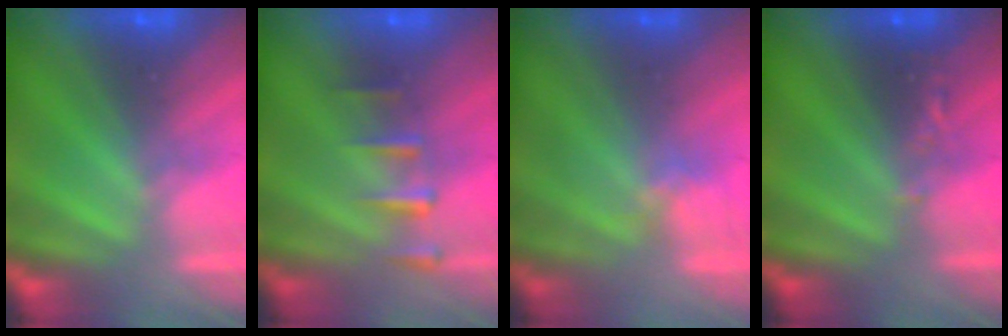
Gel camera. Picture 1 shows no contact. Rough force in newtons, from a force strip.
{"total": 2.3}
{"total": 2.3}
{"total": 2.4}